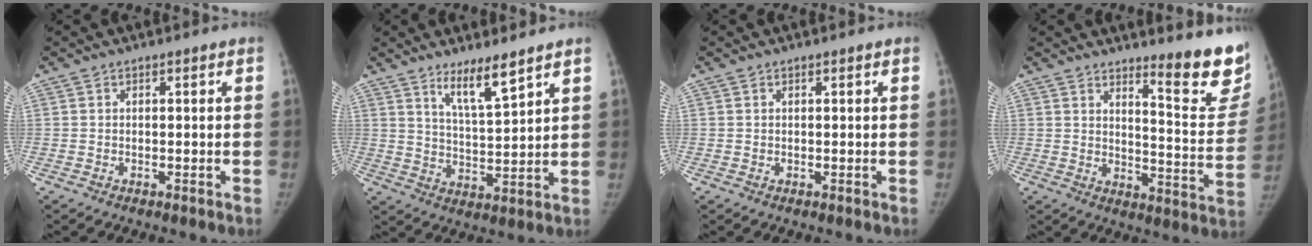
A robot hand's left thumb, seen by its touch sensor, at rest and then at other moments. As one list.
[{"total": 7.6, "force": [5.5, 0.9, 5.1], "torque": [-0.084, -0.050, 0.104]}, {"total": 0.0}, {"total": 14.7, "force": [11.4, 2.6, 8.9], "torque": [-0.077, -0.114, 0.148]}]